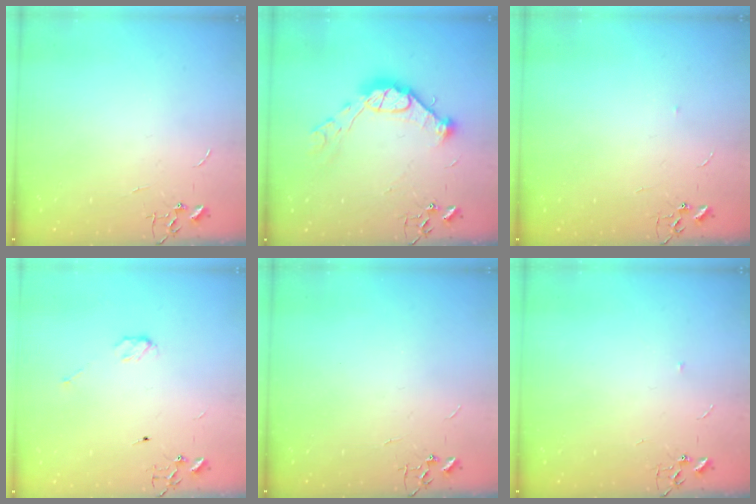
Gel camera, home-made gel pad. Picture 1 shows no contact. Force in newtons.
{"total": 14.2, "press": 14.1, "slide": 1.8}
{"total": 2.7, "press": 2.7, "slide": 0.4}
{"total": 4.0, "press": 3.9, "slide": 0.3}
{"total": 0.0}
{"total": 3.2, "press": 3.1, "slide": 0.8}